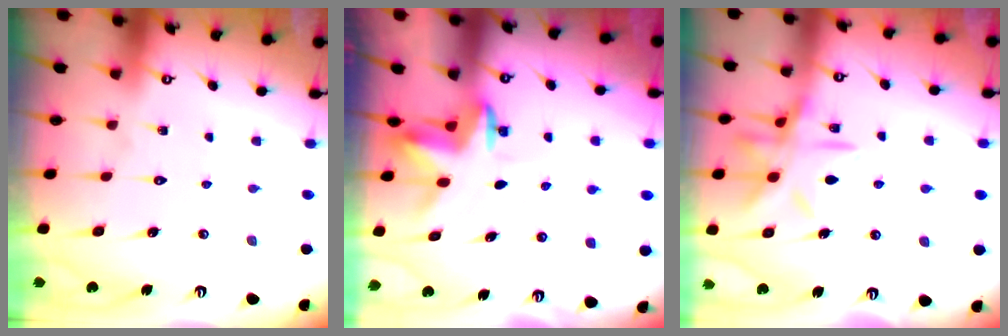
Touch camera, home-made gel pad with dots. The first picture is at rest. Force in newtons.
{"total": 3.4, "press": 3.4, "slide": 0.3}
{"total": 13.1, "press": 13.1, "slide": 0.9}